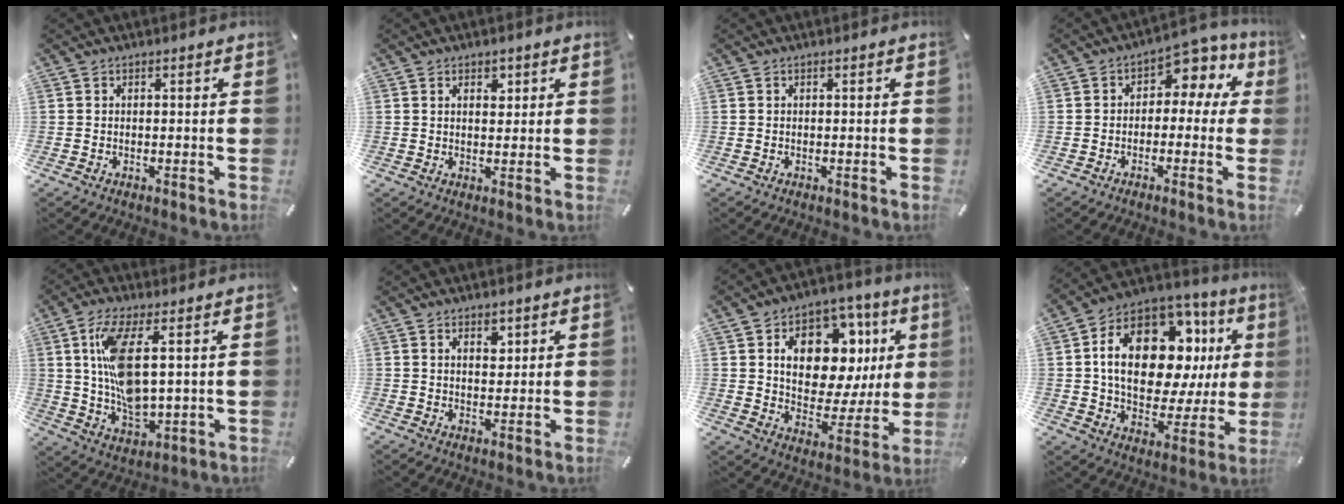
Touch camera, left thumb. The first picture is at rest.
{"total": 2.8, "force": [1.3, 1.9, 1.6], "torque": [-0.011, -0.006, 0.017]}
{"total": 0.0}
{"total": 6.5, "force": [1.4, 4.6, 4.4], "torque": [-0.060, -0.006, 0.016]}
{"total": 13.5, "force": [3.1, 6.0, 11.6], "torque": [-0.235, -0.012, 0.054]}
{"total": 3.4, "force": [1.8, 2.4, 1.5], "torque": [-0.002, -0.009, 0.025]}
{"total": 17.0, "force": [7.1, 10.7, 11.1], "torque": [-0.160, -0.048, 0.125]}
{"total": 22.5, "force": [6.3, 13.9, 16.6], "torque": [-0.269, -0.031, 0.103]}